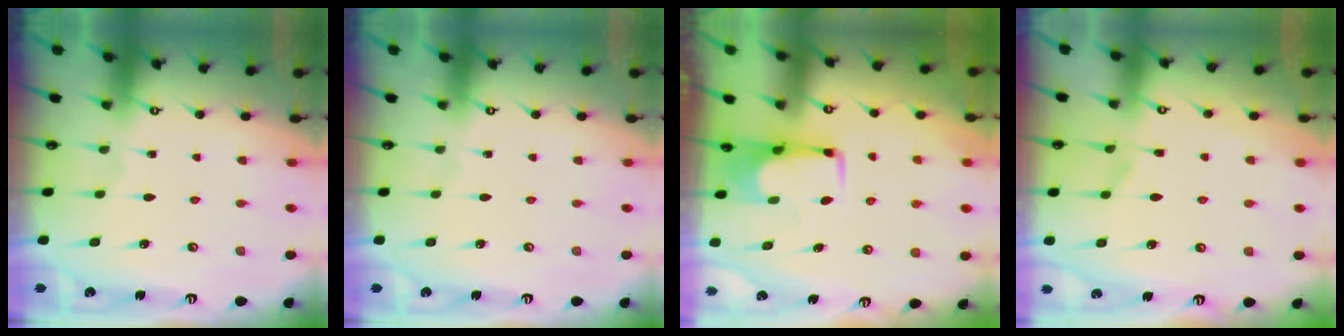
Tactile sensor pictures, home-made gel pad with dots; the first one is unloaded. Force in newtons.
{"total": 0.0}
{"total": 0.8, "press": 0.8, "slide": 0.3}
{"total": 1.4, "press": 0.5, "slide": 1.3}